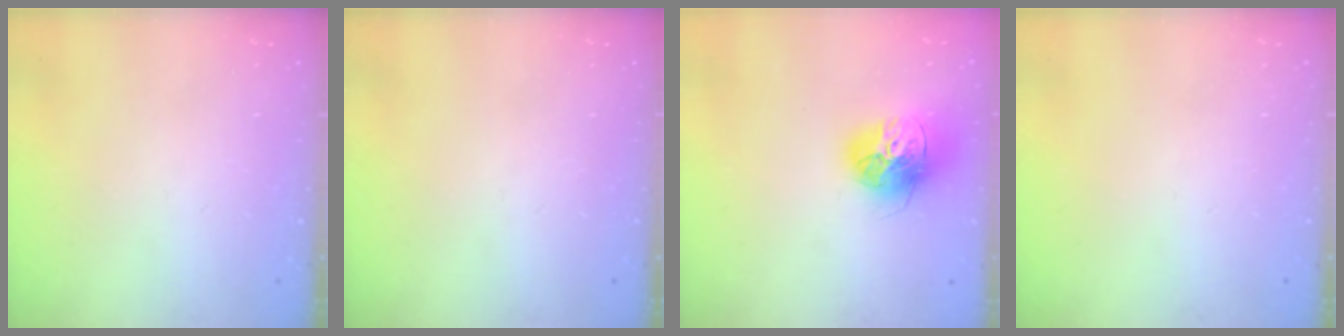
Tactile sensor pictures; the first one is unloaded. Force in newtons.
{"total": 0.0}
{"total": 17.1, "press": 17.0, "slide": 1.5}
{"total": 0.0}